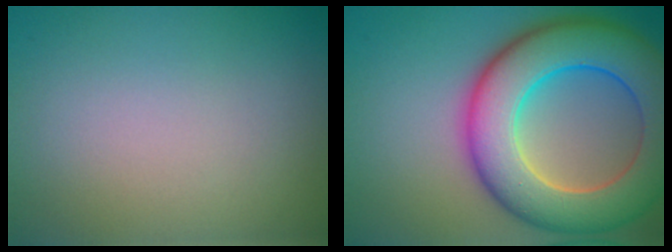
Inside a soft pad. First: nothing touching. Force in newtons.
{"total": 11.6, "press": 11.6, "slide": 0.5}